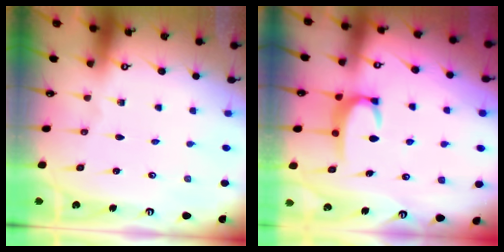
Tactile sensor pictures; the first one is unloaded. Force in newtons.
{"total": 3.6, "press": 3.6, "slide": 0.5}